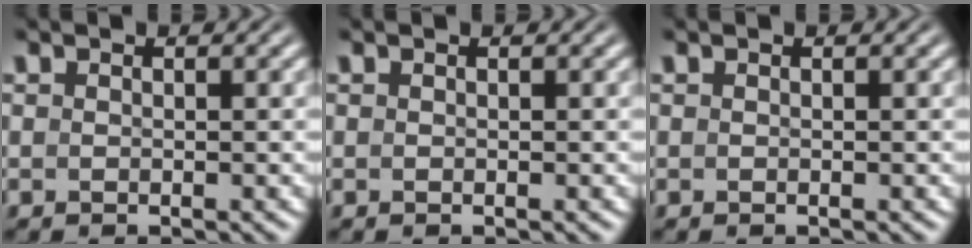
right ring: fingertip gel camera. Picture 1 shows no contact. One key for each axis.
{"total": 0.0}
{"total": 0.0}